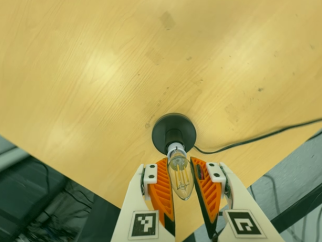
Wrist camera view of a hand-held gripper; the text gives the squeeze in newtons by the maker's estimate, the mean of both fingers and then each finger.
{"total": 13.6, "left": 12.9, "right": 14.4}